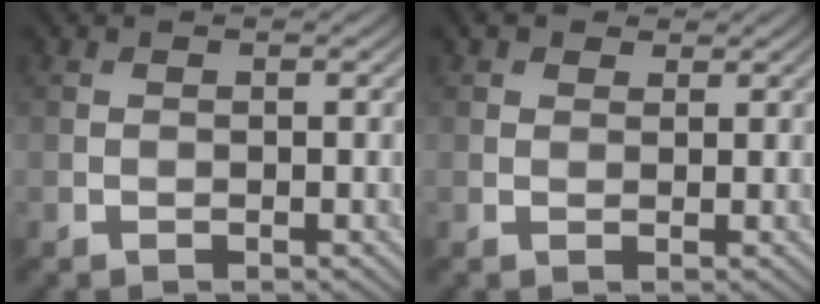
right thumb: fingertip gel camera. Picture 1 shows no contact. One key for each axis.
{"total": 1.8, "fx": 1.3, "fy": 1.2, "fz": 0.6, "tx": -0.013, "ty": 0.005, "tz": 0.023}